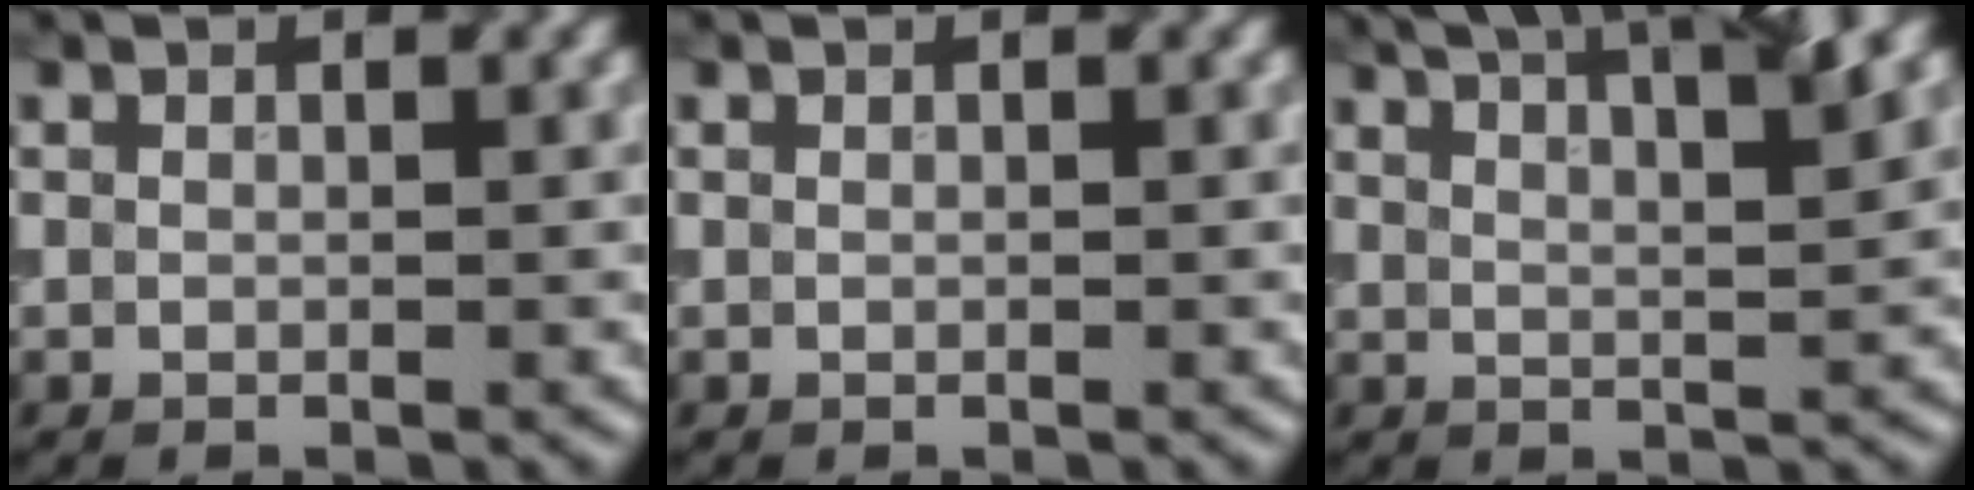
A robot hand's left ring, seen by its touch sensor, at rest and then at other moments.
{"total": 0.0}
{"total": 8.6, "force": [5.9, 2.5, 5.7], "torque": [-0.048, 0.035, 0.042]}